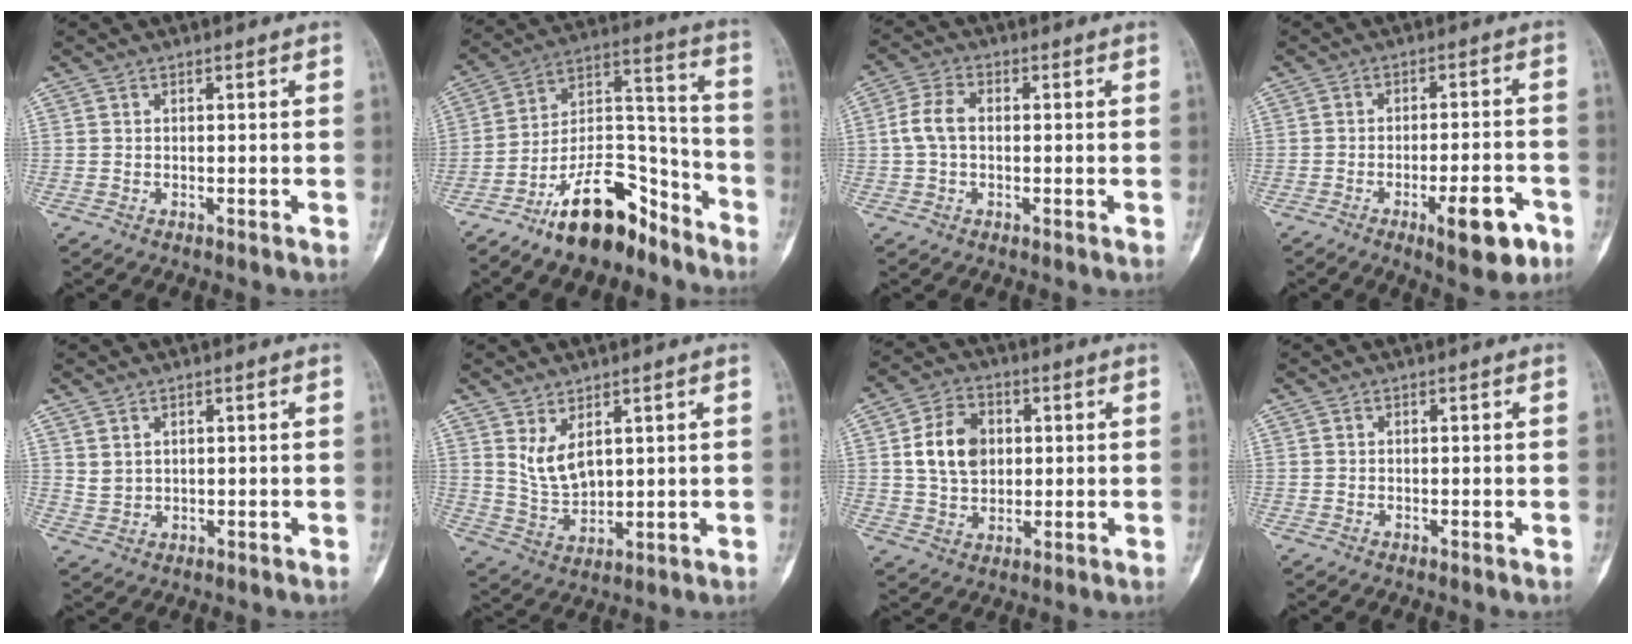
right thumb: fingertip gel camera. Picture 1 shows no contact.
{"total": 16.9, "force": [-11.9, 7.4, 9.4], "torque": [-0.127, 0.114, -0.206]}
{"total": 5.4, "force": [0.0, 3.5, 4.2], "torque": [-0.089, 0.018, -0.006]}
{"total": 9.7, "force": [-4.8, 3.0, 7.9], "torque": [-0.102, 0.022, -0.062]}
{"total": 2.4, "force": [1.3, 1.6, 1.2], "torque": [-0.018, -0.011, 0.034]}
{"total": 6.3, "force": [2.9, 3.2, 4.6], "torque": [-0.078, -0.028, 0.070]}
{"total": 10.0, "force": [1.6, 7.5, 6.5], "torque": [-0.094, 0.001, 0.029]}
{"total": 0.0}